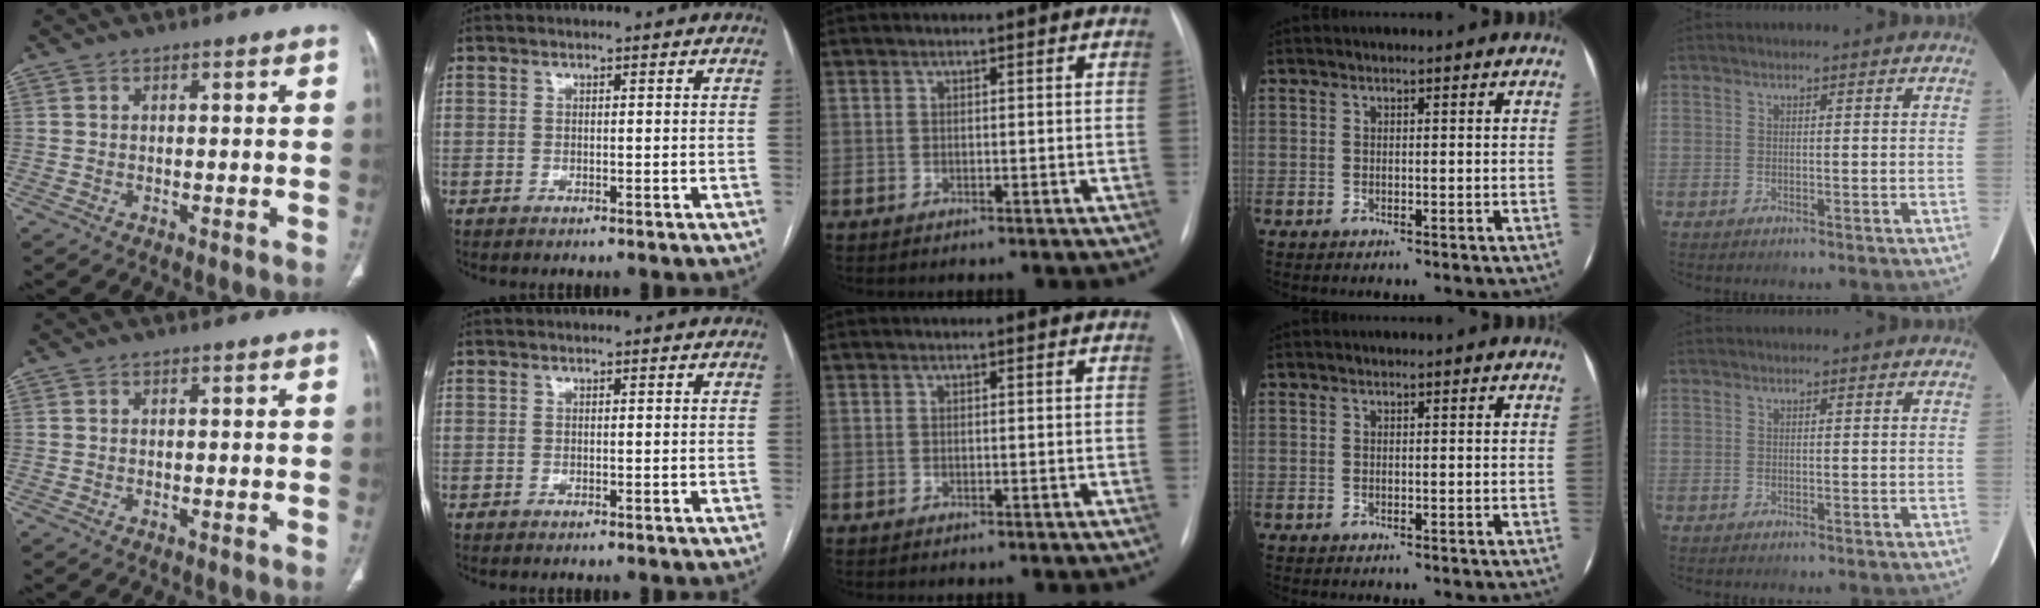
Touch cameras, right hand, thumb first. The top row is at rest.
{}